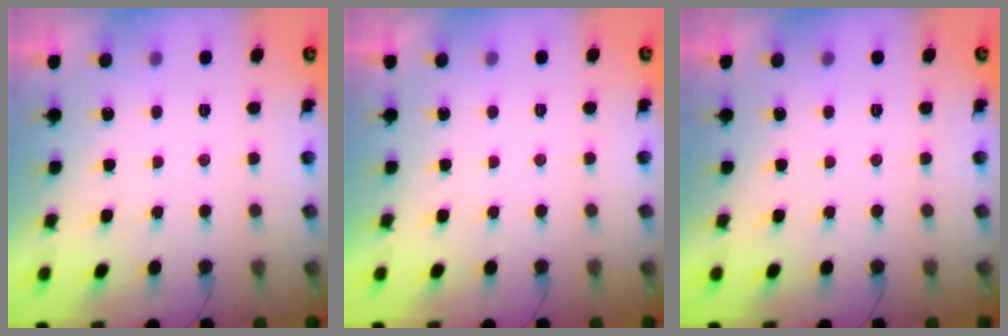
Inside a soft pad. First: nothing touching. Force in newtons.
{"total": 1.6, "press": 1.6, "slide": 0.0}
{"total": 0.0}